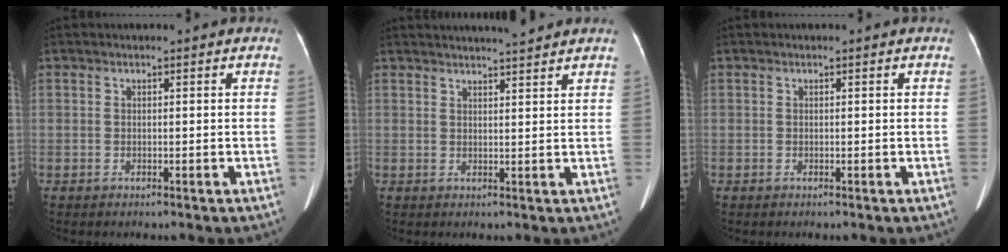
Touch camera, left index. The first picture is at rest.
{"total": 6.5, "force": [6.0, -0.5, 2.5], "torque": [-0.039, 0.010, 0.078]}
{"total": 0.0}